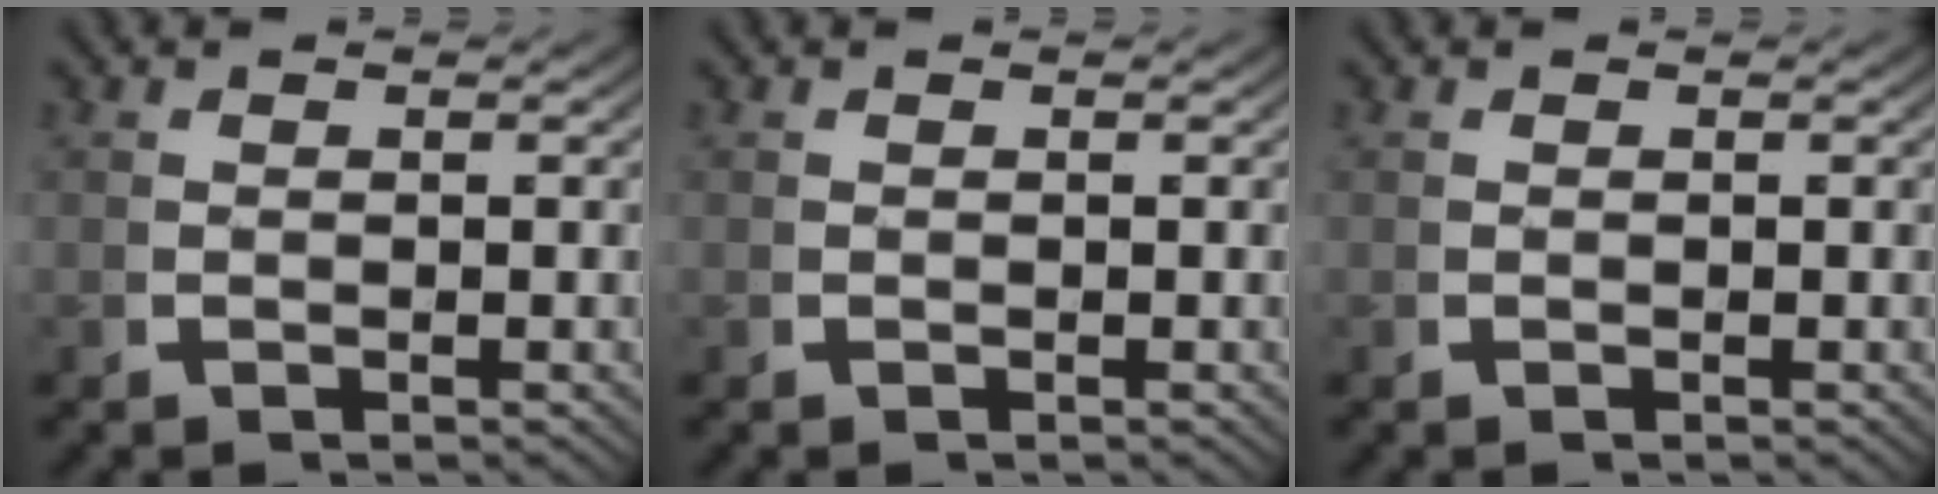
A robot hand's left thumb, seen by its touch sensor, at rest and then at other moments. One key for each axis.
{"total": 0.0}
{"total": 0.0}